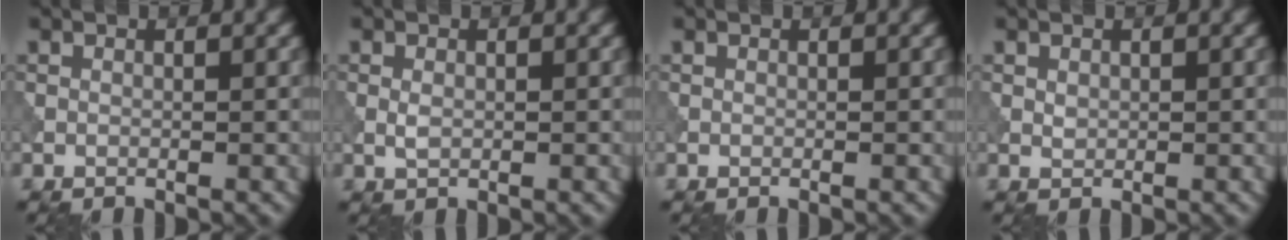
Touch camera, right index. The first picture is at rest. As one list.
[{"total": 1.1, "force": [0.0, 0.7, 0.8], "torque": [-0.021, -0.001, 0.000]}, {"total": 0.0}, {"total": 0.7, "force": [0.2, 0.5, 0.4], "torque": [-0.009, -0.001, 0.006]}]